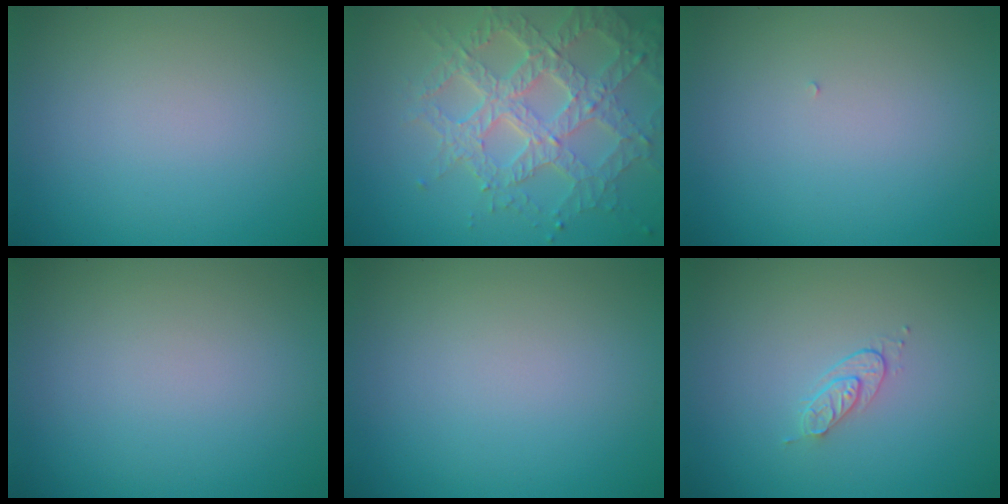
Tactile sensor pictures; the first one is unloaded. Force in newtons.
{"total": 7.4, "press": 5.4, "slide": 5.0}
{"total": 0.0}
{"total": 0.0}
{"total": 0.0}
{"total": 1.5, "press": 0.8, "slide": 1.3}